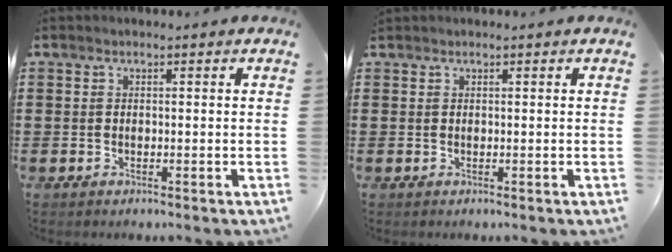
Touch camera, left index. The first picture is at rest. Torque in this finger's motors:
{"motor_torque": [-0.03, -0.14, -0.05, 0.01]}